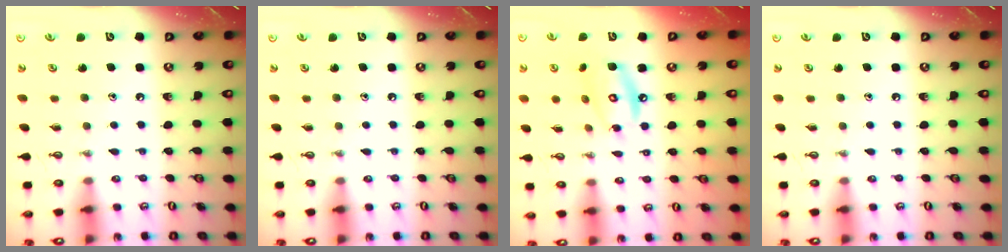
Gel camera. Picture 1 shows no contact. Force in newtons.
{"total": 0.0}
{"total": 10.2, "press": 10.2, "slide": 0.7}
{"total": 0.0}